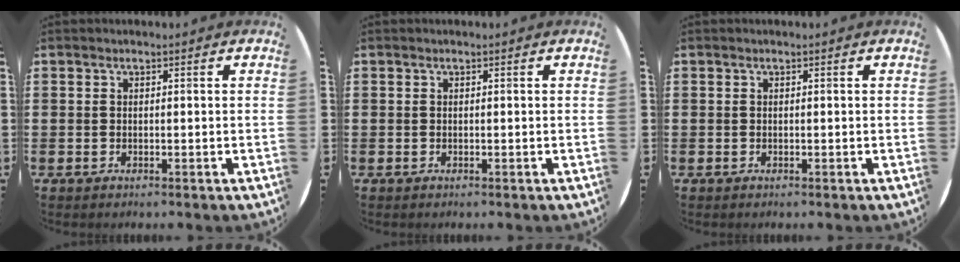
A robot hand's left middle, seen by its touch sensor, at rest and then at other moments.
{"total": 0.0}
{"total": 0.0}